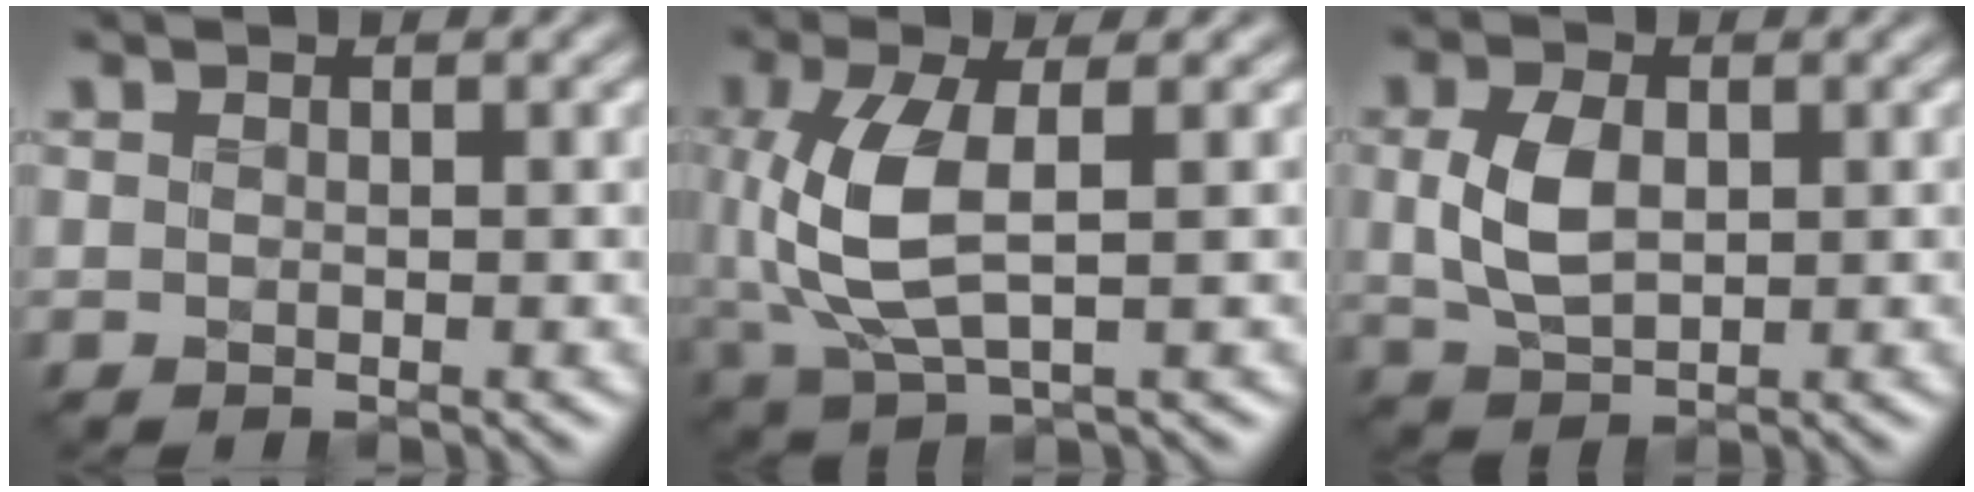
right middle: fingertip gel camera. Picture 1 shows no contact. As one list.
[{"total": 6.1, "force": [-0.2, 2.4, 5.6], "torque": [-0.140, -0.003, -0.001]}, {"total": 3.9, "force": [-0.1, 2.4, 3.1], "torque": [-0.074, -0.001, -0.001]}]